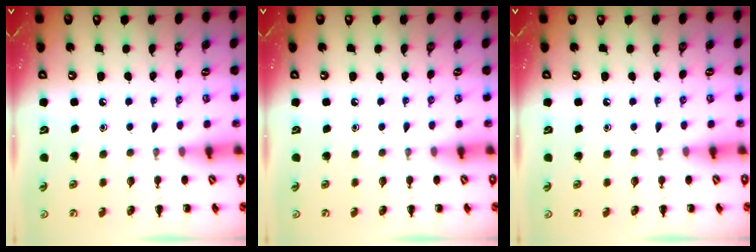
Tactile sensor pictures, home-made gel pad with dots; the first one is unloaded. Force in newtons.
{"total": 0.0}
{"total": 0.0}